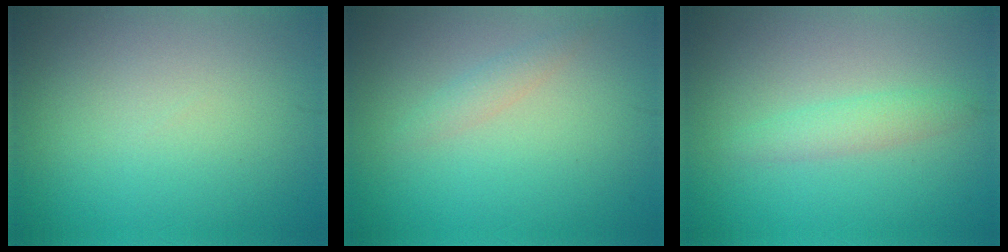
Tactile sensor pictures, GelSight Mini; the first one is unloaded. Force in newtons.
{"total": 1.2, "press": 1.2, "slide": 0.0}
{"total": 1.8, "press": 1.8, "slide": 0.1}